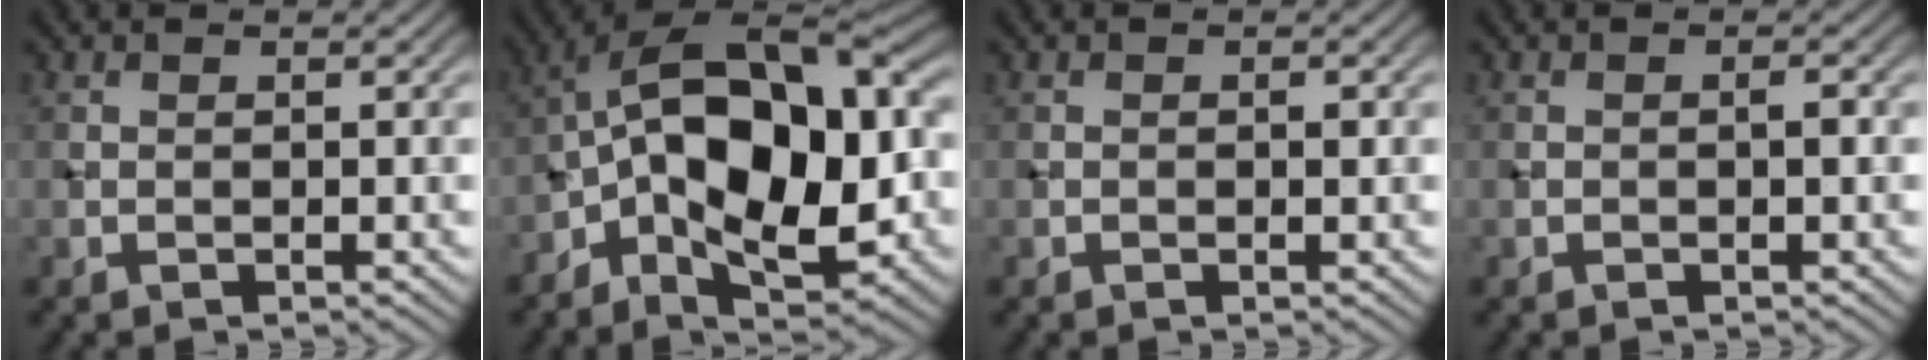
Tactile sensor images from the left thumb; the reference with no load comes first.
{"total": 16.9, "force": [-2.8, 9.2, 13.9], "torque": [-0.235, 0.012, -0.066]}
{"total": 0.7, "force": [-0.1, 0.3, 0.6], "torque": [-0.007, -0.002, -0.004]}
{"total": 0.9, "force": [-0.2, 0.2, 0.9], "torque": [-0.016, 0.001, -0.005]}